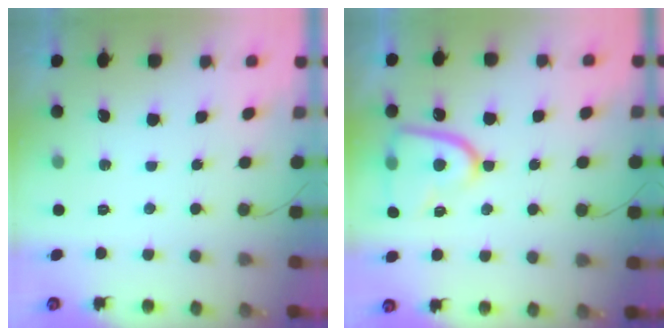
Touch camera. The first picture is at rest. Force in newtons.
{"total": 14.5, "press": 14.4, "slide": 1.4}